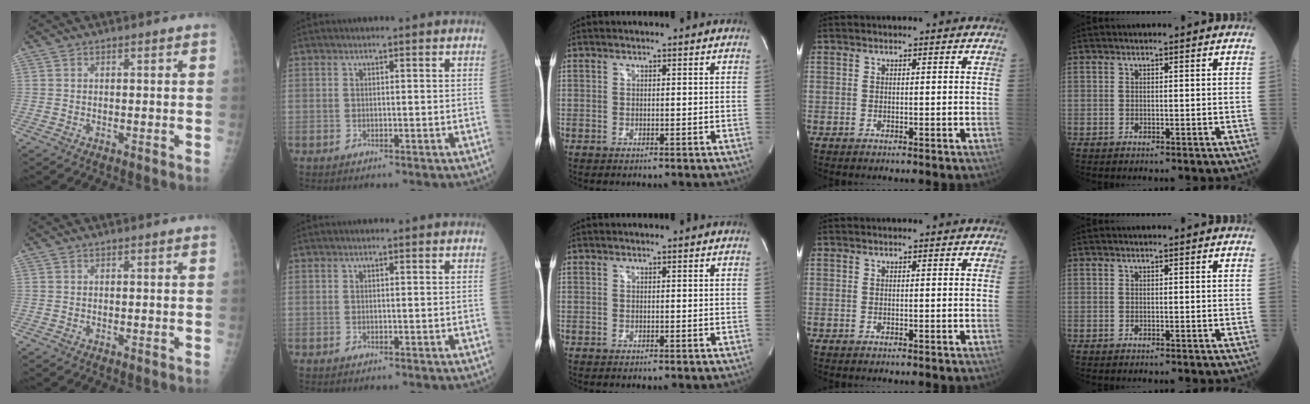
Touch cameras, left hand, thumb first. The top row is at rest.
{}